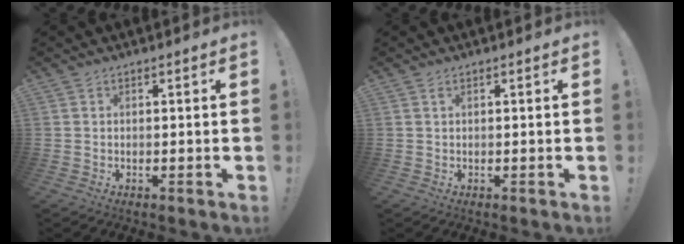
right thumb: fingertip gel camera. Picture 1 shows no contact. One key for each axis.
{"total": 0.8, "fx": 0.3, "fy": 0.1, "fz": 0.7, "tx": -0.015, "ty": 0.001, "tz": 0.005}